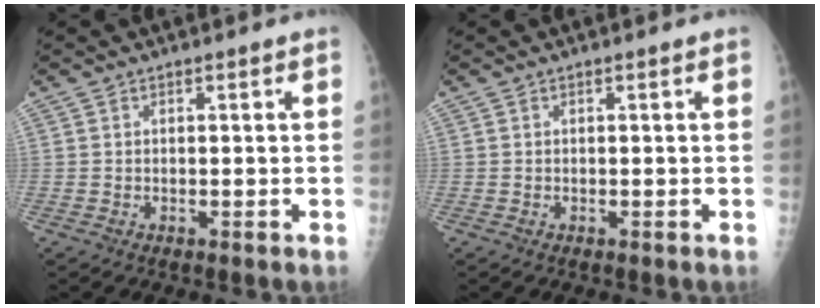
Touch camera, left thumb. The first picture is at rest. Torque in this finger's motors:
{"motor_torque": [0.00, 0.00, -0.02, 0.02, 0.00]}